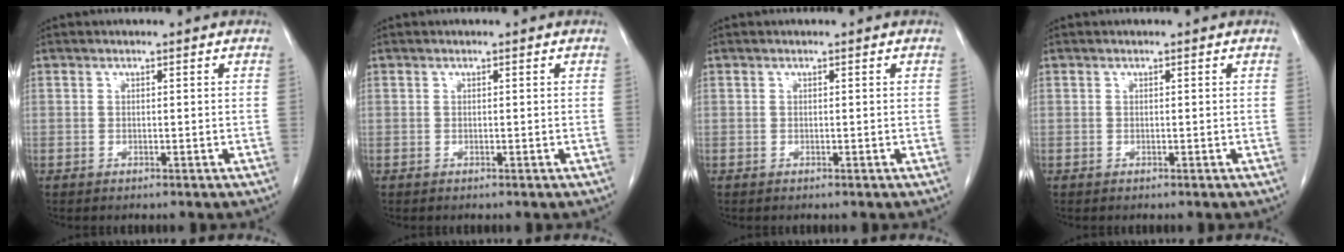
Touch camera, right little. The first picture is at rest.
{"total": 0.0}
{"total": 0.0}
{"total": 0.0}